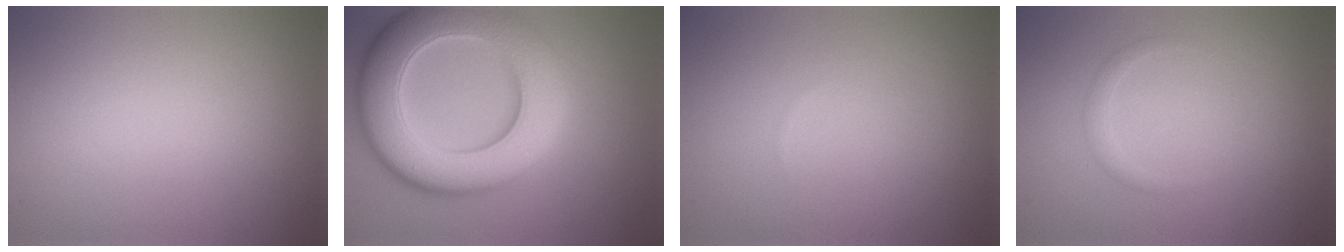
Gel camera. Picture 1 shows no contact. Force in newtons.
{"total": 11.2, "press": 11.2, "slide": 0.6}
{"total": 0.0}
{"total": 1.0, "press": 1.0, "slide": 0.1}